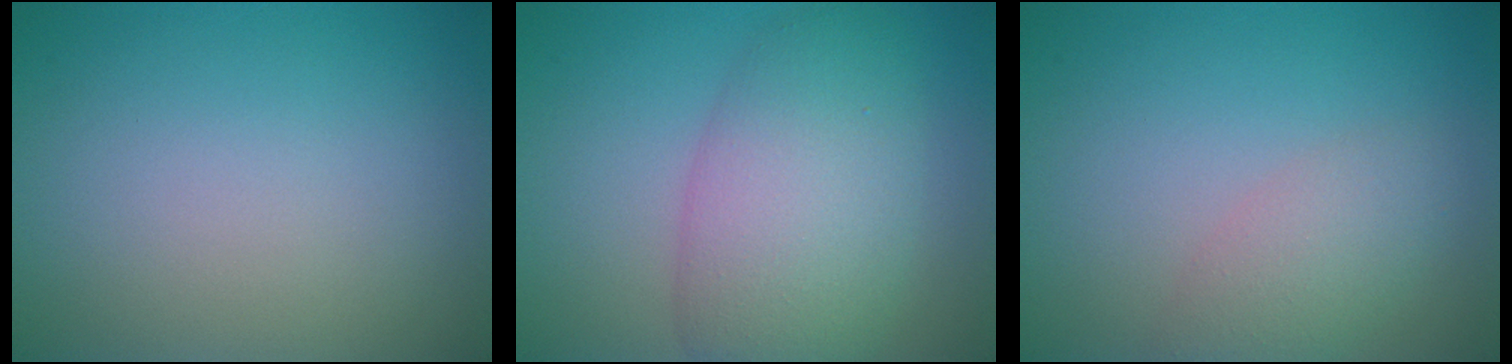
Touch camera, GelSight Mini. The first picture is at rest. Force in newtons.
{"total": 7.4, "press": 7.4, "slide": 0.3}
{"total": 2.8, "press": 2.8, "slide": 0.1}